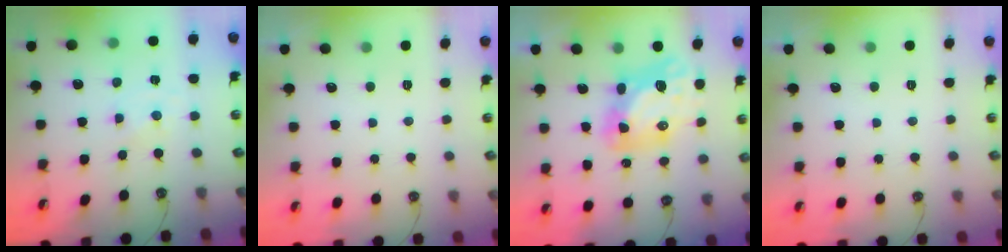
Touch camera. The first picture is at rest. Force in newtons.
{"total": 0.0}
{"total": 12.7, "press": 12.6, "slide": 1.2}
{"total": 0.0}